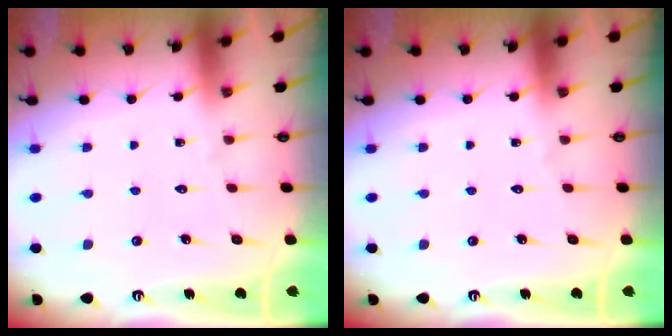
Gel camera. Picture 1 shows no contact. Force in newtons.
{"total": 0.0}